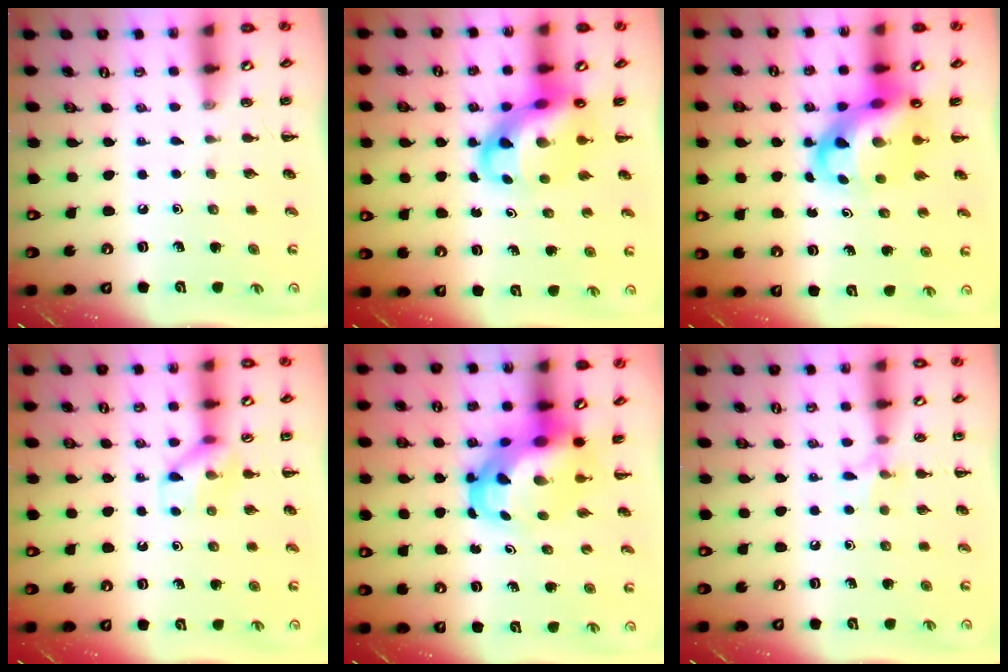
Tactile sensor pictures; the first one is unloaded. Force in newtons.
{"total": 9.1, "press": 8.6, "slide": 2.8}
{"total": 10.3, "press": 9.9, "slide": 3.0}
{"total": 8.9, "press": 8.9, "slide": 0.5}
{"total": 7.8, "press": 7.8, "slide": 1.1}
{"total": 6.6, "press": 6.5, "slide": 1.5}